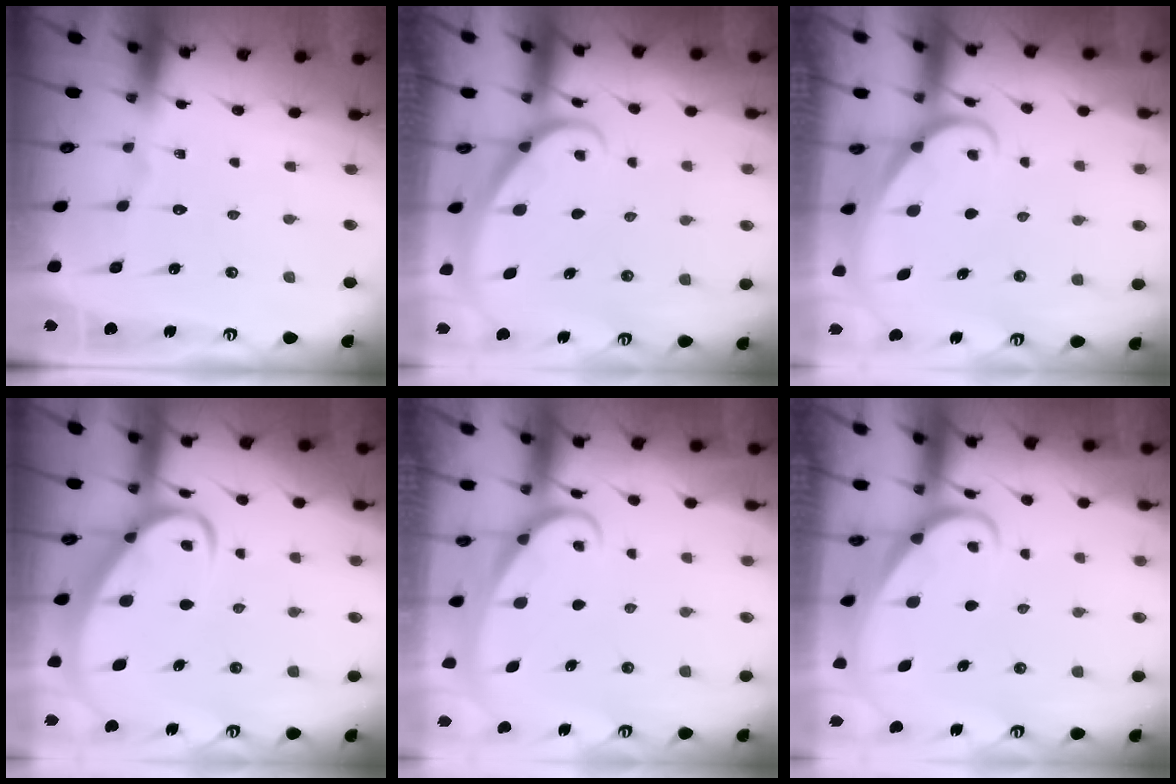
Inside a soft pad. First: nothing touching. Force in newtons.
{"total": 2.1, "press": 2.1, "slide": 0.1}
{"total": 1.9, "press": 1.9, "slide": 0.1}
{"total": 4.5, "press": 4.5, "slide": 0.4}
{"total": 2.3, "press": 2.3, "slide": 0.3}
{"total": 2.5, "press": 2.5, "slide": 0.2}